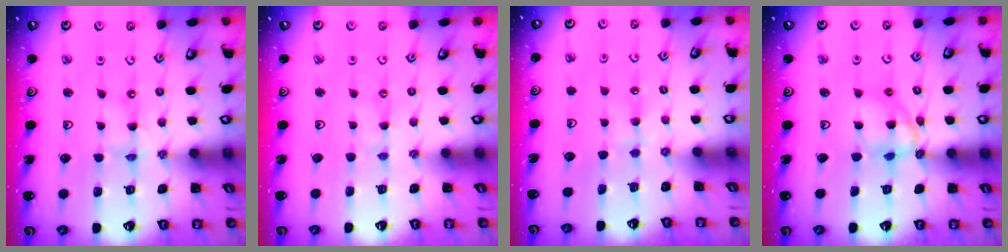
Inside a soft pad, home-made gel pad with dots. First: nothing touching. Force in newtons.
{"total": 1.5, "press": 1.5, "slide": 0.3}
{"total": 3.0, "press": 3.0, "slide": 0.5}
{"total": 10.5, "press": 10.5, "slide": 1.0}